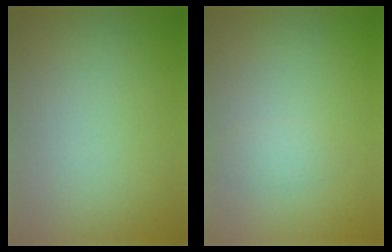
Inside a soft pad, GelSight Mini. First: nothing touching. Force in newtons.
{"total": 1.3, "press": 1.3, "slide": 0.1}